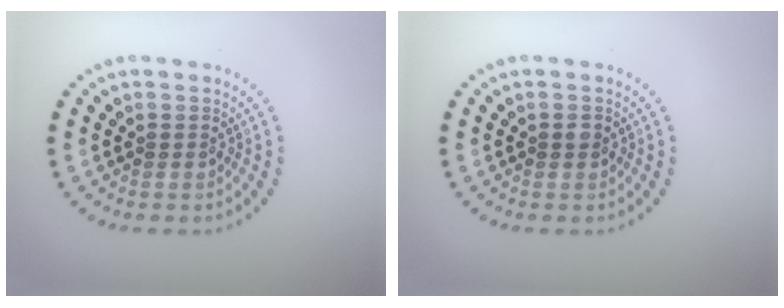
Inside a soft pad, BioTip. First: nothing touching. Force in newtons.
{"total": 0.6, "press": 0.6, "slide": 0.1}